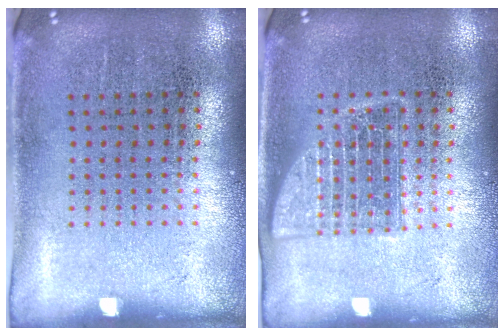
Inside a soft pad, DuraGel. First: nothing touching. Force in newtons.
{"total": 1.5, "press": 1.5, "slide": 0.2}